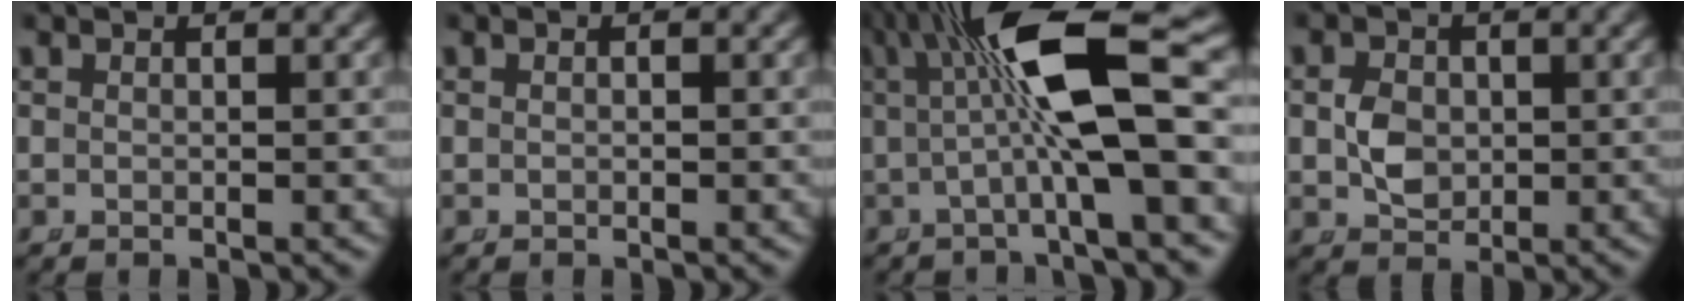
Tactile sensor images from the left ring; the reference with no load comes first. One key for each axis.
{"total": 0.0}
{"total": 8.9, "fx": 1.5, "fy": 2.3, "fz": 8.4, "tx": -0.139, "ty": 0.006, "tz": 0.028}
{"total": 2.5, "fx": -0.3, "fy": 1.9, "fz": 1.6, "tx": -0.026, "ty": -0.009, "tz": 0.003}